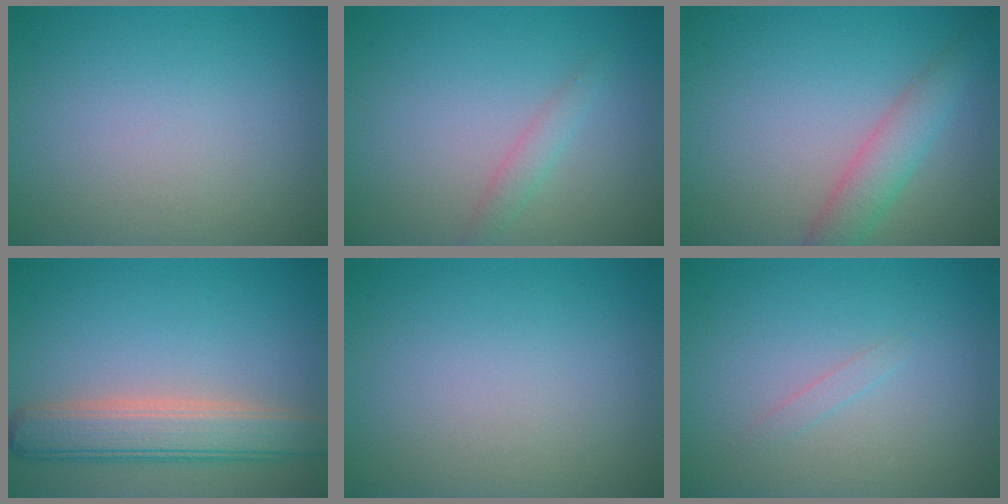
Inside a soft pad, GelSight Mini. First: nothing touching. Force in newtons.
{"total": 1.3, "press": 1.3, "slide": 0.0}
{"total": 3.2, "press": 3.2, "slide": 0.1}
{"total": 5.3, "press": 5.3, "slide": 0.4}
{"total": 0.0}
{"total": 0.7, "press": 0.7, "slide": 0.0}